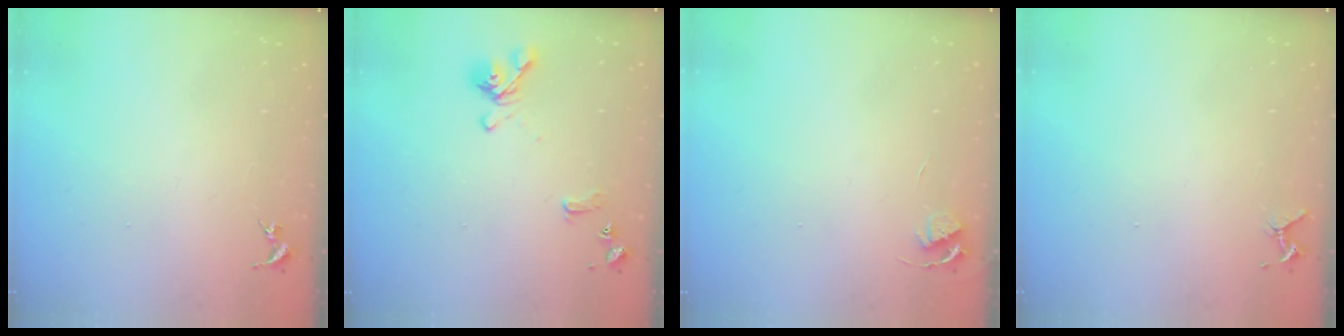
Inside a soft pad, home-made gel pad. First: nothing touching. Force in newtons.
{"total": 11.1, "press": 11.0, "slide": 1.3}
{"total": 4.1, "press": 4.1, "slide": 0.5}
{"total": 4.0, "press": 3.9, "slide": 0.4}